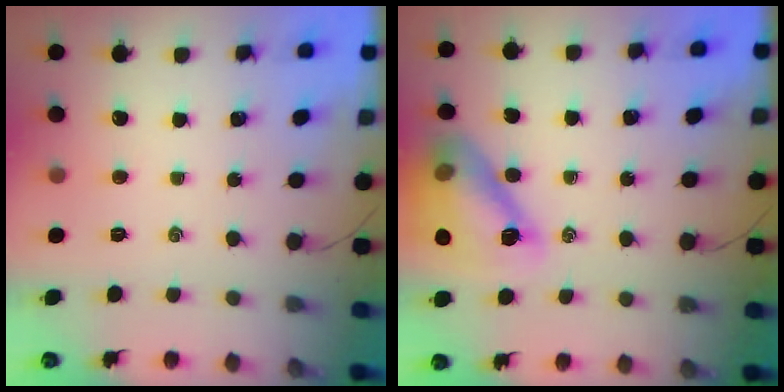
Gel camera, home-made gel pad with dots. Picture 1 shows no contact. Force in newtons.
{"total": 14.3, "press": 14.0, "slide": 2.8}